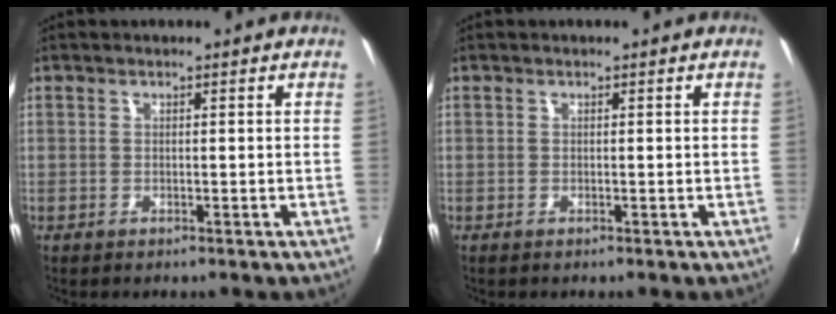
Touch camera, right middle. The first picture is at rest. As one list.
[{"total": 0.0}]